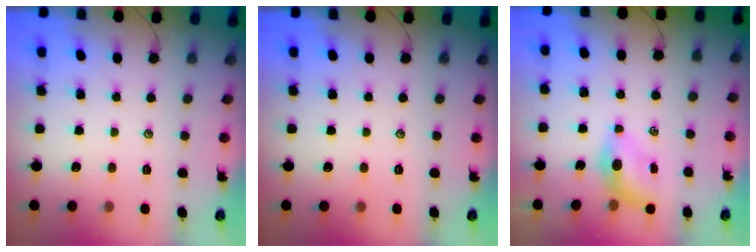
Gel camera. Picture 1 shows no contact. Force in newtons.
{"total": 0.0}
{"total": 5.1, "press": 4.9, "slide": 1.4}